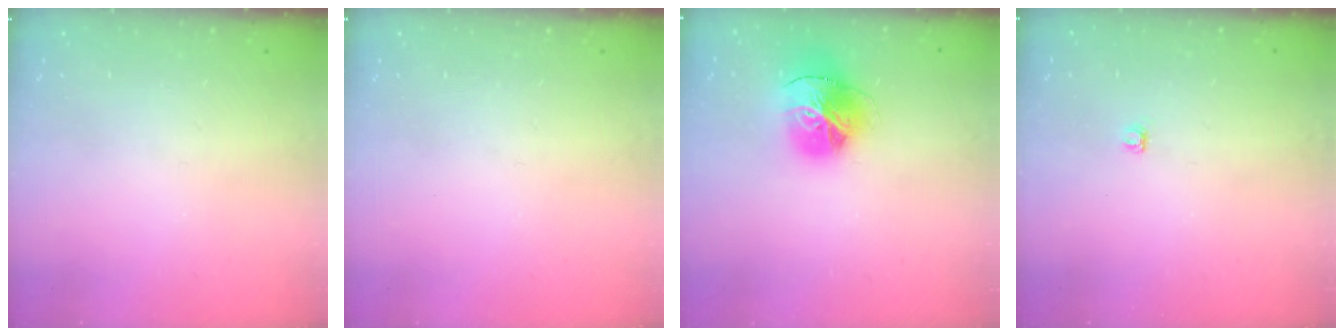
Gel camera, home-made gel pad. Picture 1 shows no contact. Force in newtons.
{"total": 0.0}
{"total": 17.3, "press": 17.2, "slide": 1.8}
{"total": 2.8, "press": 2.8, "slide": 0.4}